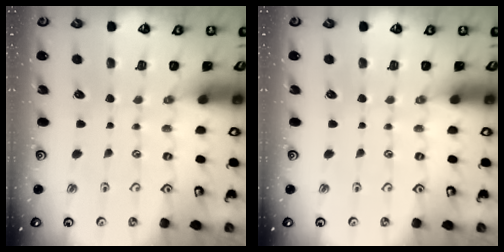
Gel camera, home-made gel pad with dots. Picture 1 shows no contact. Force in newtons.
{"total": 0.0}